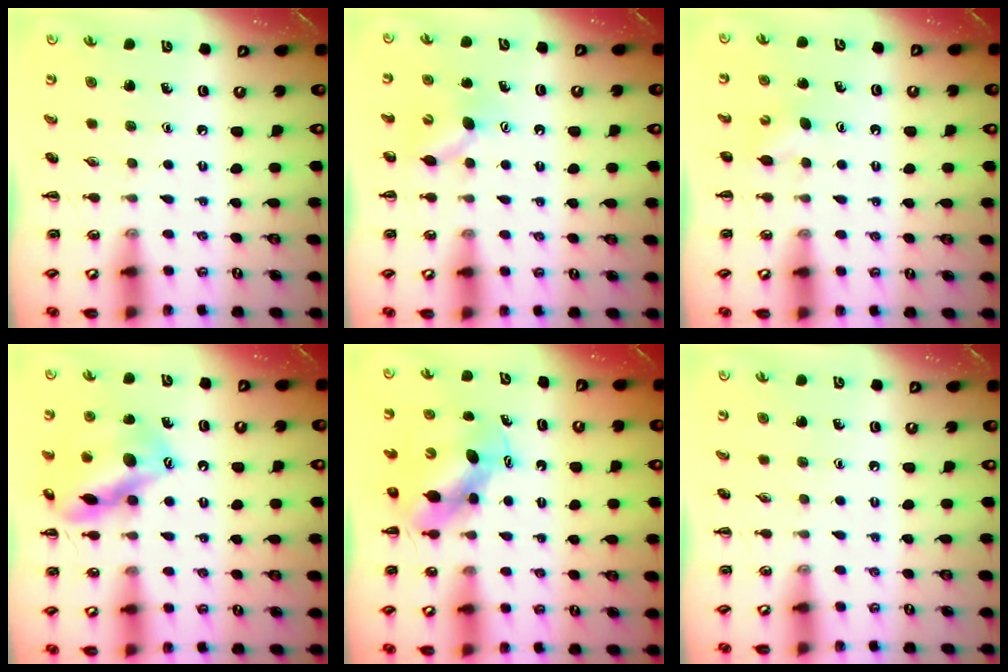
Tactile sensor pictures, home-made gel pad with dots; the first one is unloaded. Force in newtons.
{"total": 6.1, "press": 5.9, "slide": 1.4}
{"total": 2.9, "press": 2.9, "slide": 0.6}
{"total": 15.7, "press": 15.5, "slide": 2.4}
{"total": 6.5, "press": 6.4, "slide": 0.9}
{"total": 0.0}